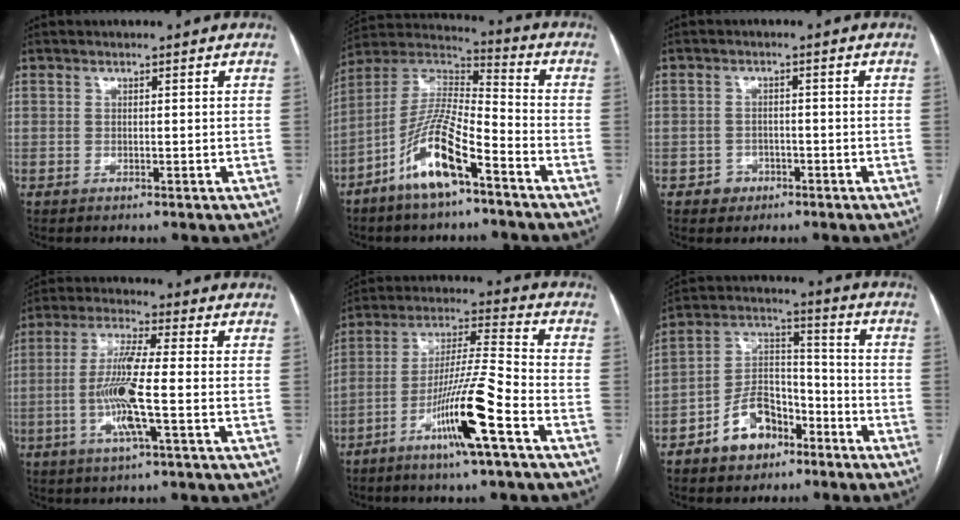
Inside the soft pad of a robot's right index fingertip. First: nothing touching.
{"total": 13.2, "force": [-7.4, 2.5, 10.6], "torque": [-0.214, -0.005, -0.142]}
{"total": 2.5, "force": [-1.3, 2.1, 0.2], "torque": [0.003, 0.012, -0.021]}
{"total": 9.8, "force": [-1.9, 0.2, 9.6], "torque": [-0.193, -0.004, -0.045]}
{"total": 13.6, "force": [-6.8, -0.4, 11.8], "torque": [-0.226, -0.006, -0.126]}
{"total": 10.2, "force": [-6.1, 6.0, 5.5], "torque": [-0.111, 0.028, -0.105]}